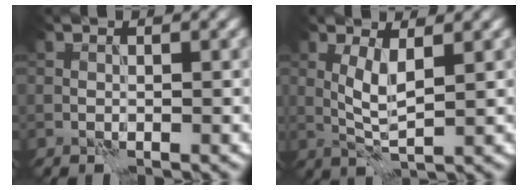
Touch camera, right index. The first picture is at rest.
{"total": 3.1, "force": [0.8, 0.6, 2.9], "torque": [-0.062, -0.002, 0.018]}